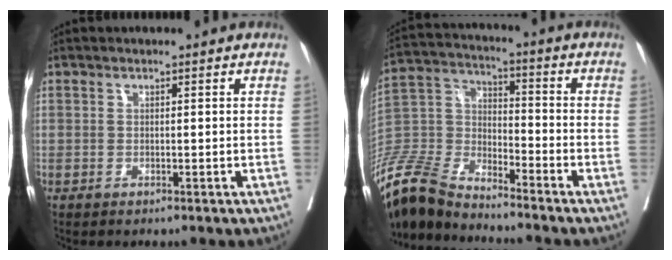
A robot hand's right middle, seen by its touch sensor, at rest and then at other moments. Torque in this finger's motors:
{"motor_torque": [1.07, -1.07, 0.65, 0.13]}